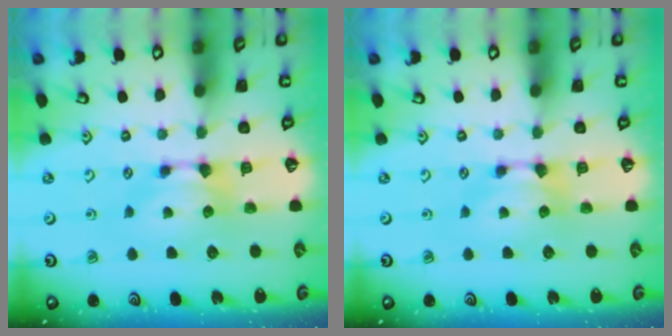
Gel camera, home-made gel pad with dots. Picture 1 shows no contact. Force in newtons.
{"total": 0.0}